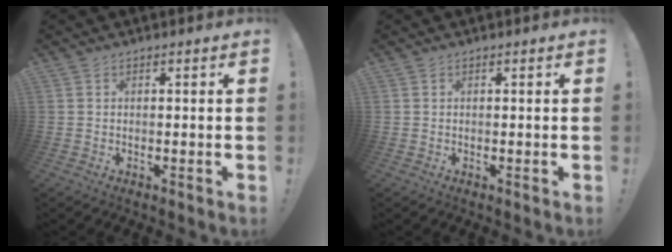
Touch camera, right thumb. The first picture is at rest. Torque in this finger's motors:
{"motor_torque": [-0.04, 0.04, -0.11, 0.11, 0.02]}